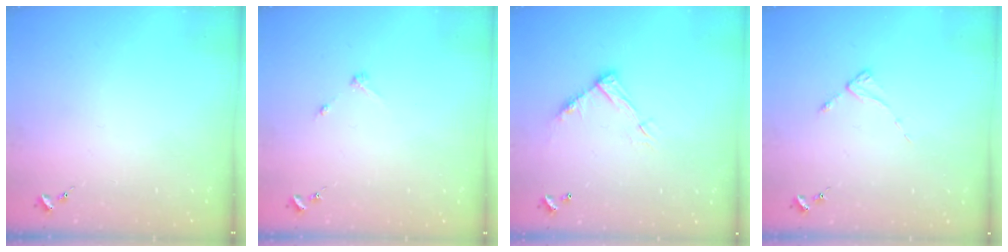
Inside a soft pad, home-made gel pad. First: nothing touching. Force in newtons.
{"total": 2.6, "press": 2.6, "slide": 0.3}
{"total": 10.9, "press": 10.9, "slide": 0.4}
{"total": 2.3, "press": 2.3, "slide": 0.4}